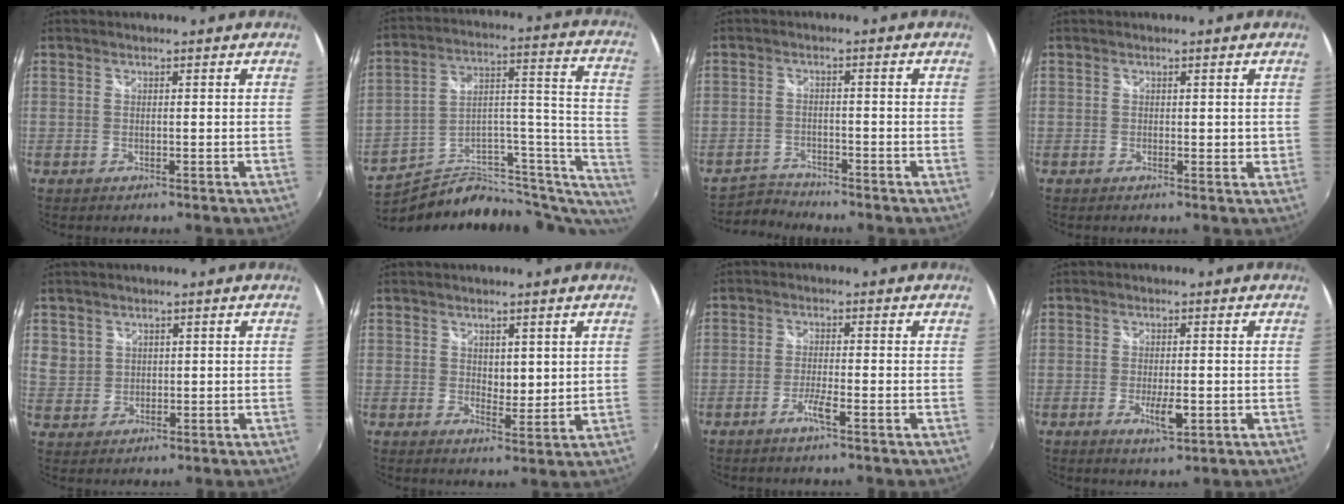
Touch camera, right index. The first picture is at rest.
{"total": 23.4, "force": [-18.1, 11.4, 9.5], "torque": [-0.104, 0.073, -0.265]}
{"total": 3.8, "force": [-3.7, 0.5, -0.7], "torque": [-0.001, 0.007, -0.074]}
{"total": 0.9, "force": [0.4, 0.7, 0.5], "torque": [-0.006, -0.001, 0.006]}
{"total": 4.9, "force": [2.0, 4.4, 1.0], "torque": [-0.008, 0.006, 0.043]}
{"total": 3.4, "force": [1.8, 2.0, 2.0], "torque": [-0.029, -0.005, 0.033]}
{"total": 2.9, "force": [-1.8, -0.2, 2.3], "torque": [-0.053, -0.004, -0.038]}
{"total": 4.1, "force": [-1.2, 1.4, 3.7], "torque": [-0.069, -0.011, -0.019]}